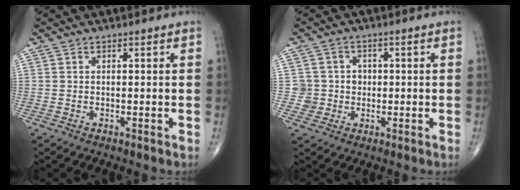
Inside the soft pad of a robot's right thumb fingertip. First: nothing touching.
{"total": 4.7, "force": [-0.1, 4.7, 0.0], "torque": [0.041, 0.013, -0.006]}